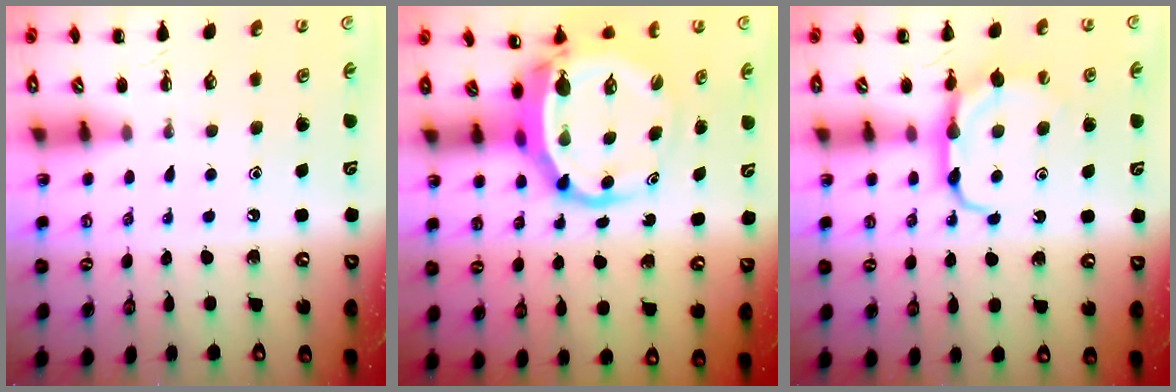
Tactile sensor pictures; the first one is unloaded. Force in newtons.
{"total": 8.0, "press": 7.7, "slide": 2.2}
{"total": 7.9, "press": 7.8, "slide": 1.0}